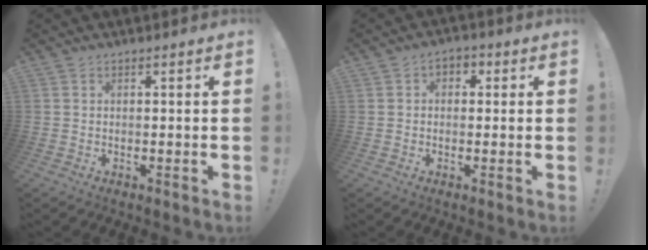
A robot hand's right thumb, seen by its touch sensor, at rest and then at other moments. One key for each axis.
{"total": 3.1, "fx": -0.4, "fy": 2.6, "fz": 1.6, "tx": -0.018, "ty": 0.009, "tz": -0.008}